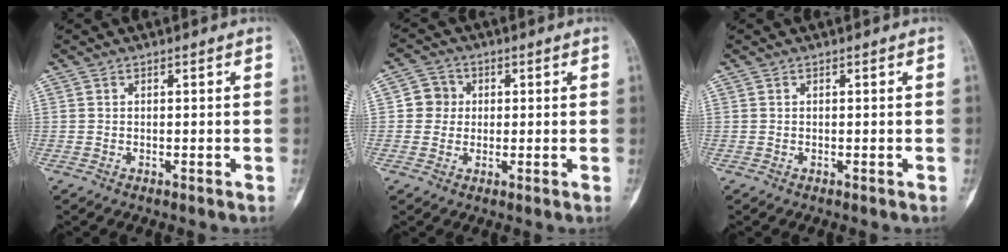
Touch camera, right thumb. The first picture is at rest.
{"total": 4.4, "force": [0.4, 4.2, 1.1], "torque": [0.010, 0.007, 0.000]}
{"total": 0.0}